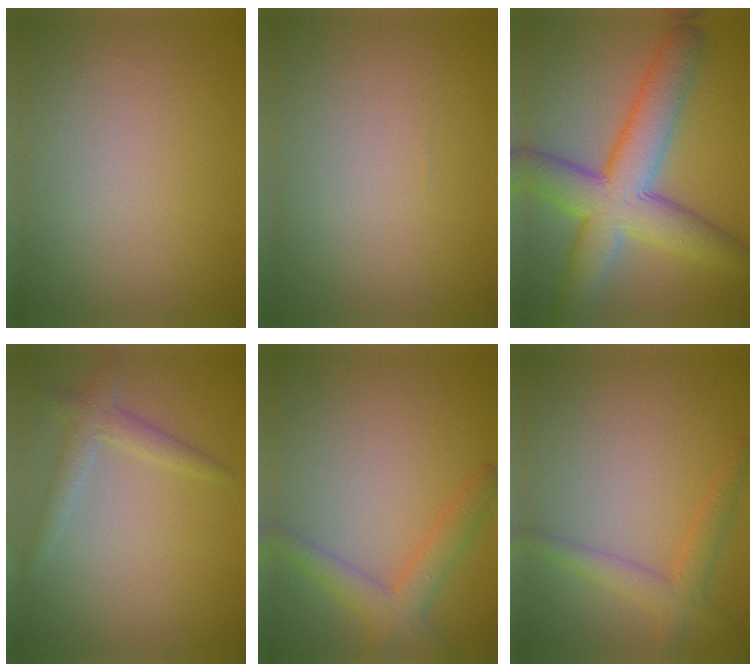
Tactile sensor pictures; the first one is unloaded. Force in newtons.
{"total": 0.0}
{"total": 9.4, "press": 9.4, "slide": 0.5}
{"total": 2.1, "press": 2.1, "slide": 0.0}
{"total": 3.3, "press": 3.3, "slide": 0.1}
{"total": 2.7, "press": 2.7, "slide": 0.1}